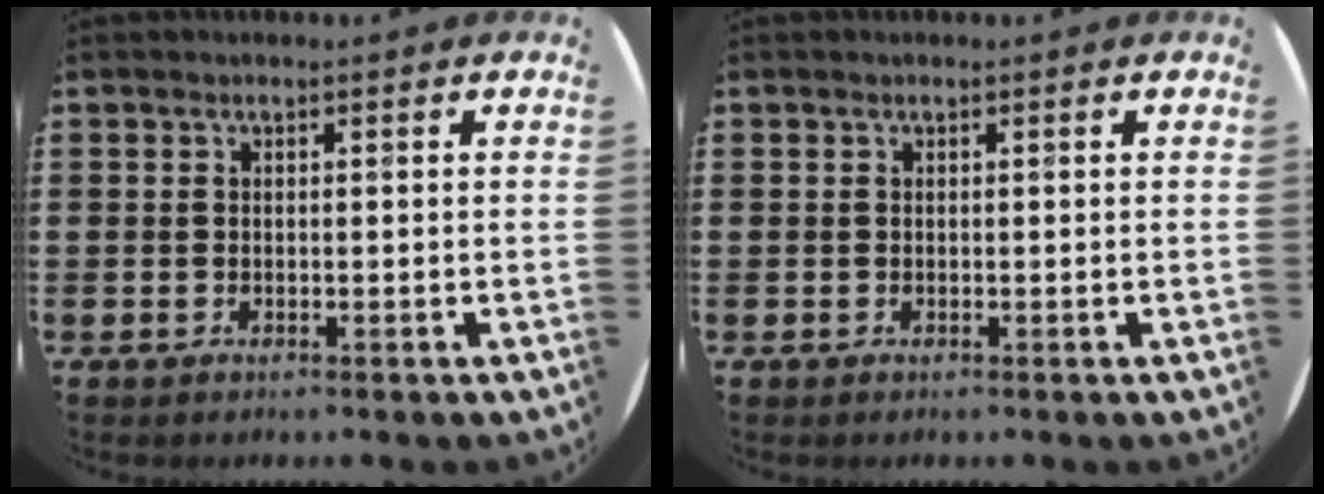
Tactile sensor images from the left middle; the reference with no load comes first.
{"total": 0.0}